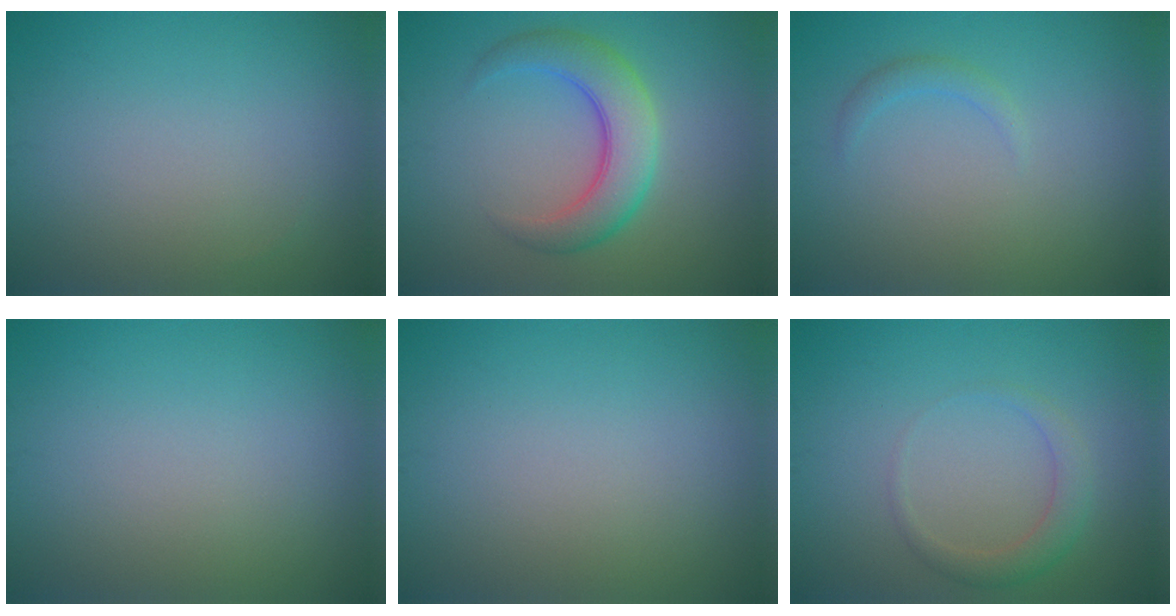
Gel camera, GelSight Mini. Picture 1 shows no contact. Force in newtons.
{"total": 5.2, "press": 5.2, "slide": 0.1}
{"total": 1.1, "press": 1.1, "slide": 0.1}
{"total": 0.0}
{"total": 0.0}
{"total": 2.1, "press": 2.1, "slide": 0.1}